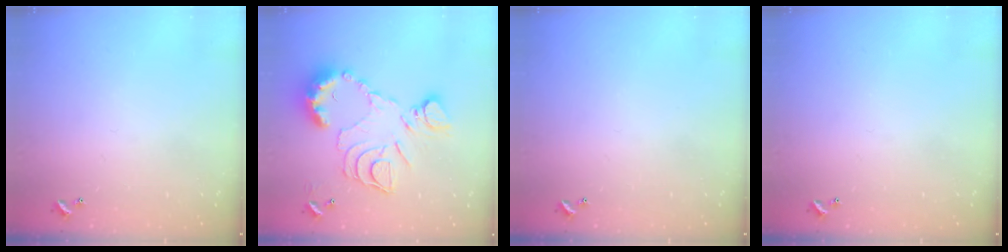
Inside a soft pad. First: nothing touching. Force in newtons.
{"total": 15.7, "press": 15.7, "slide": 0.8}
{"total": 0.0}
{"total": 0.0}